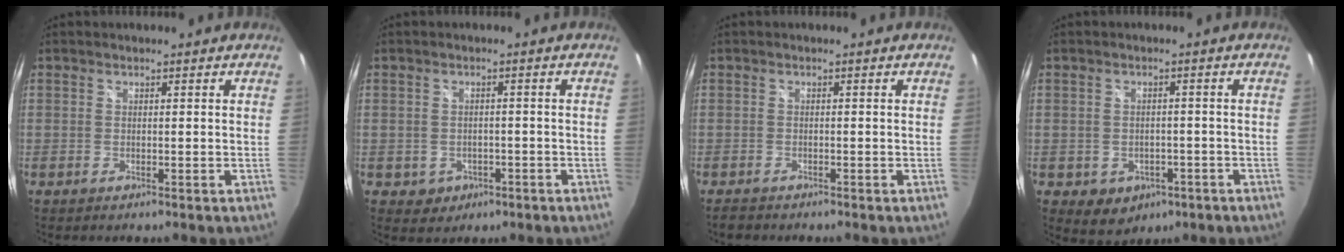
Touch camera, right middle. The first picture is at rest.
{"total": 4.5, "force": [-1.5, 4.0, 1.5], "torque": [-0.044, 0.001, -0.008]}
{"total": 1.8, "force": [-1.7, 0.5, 0.4], "torque": [-0.012, -0.009, -0.031]}
{"total": 6.7, "force": [-2.8, 5.4, 2.8], "torque": [-0.066, -0.003, -0.020]}